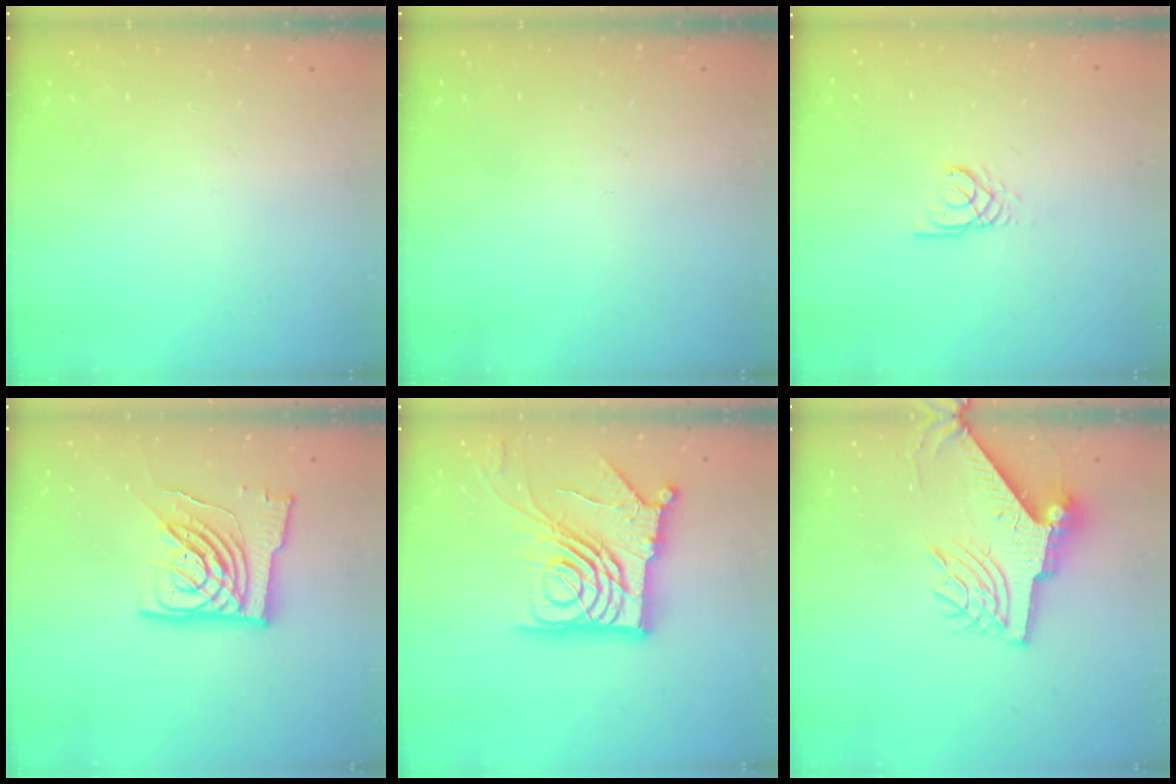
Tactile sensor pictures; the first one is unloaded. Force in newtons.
{"total": 0.0}
{"total": 2.4, "press": 2.4, "slide": 0.4}
{"total": 14.1, "press": 13.9, "slide": 2.0}
{"total": 20.3, "press": 20.2, "slide": 2.3}
{"total": 10.8, "press": 10.7, "slide": 1.4}